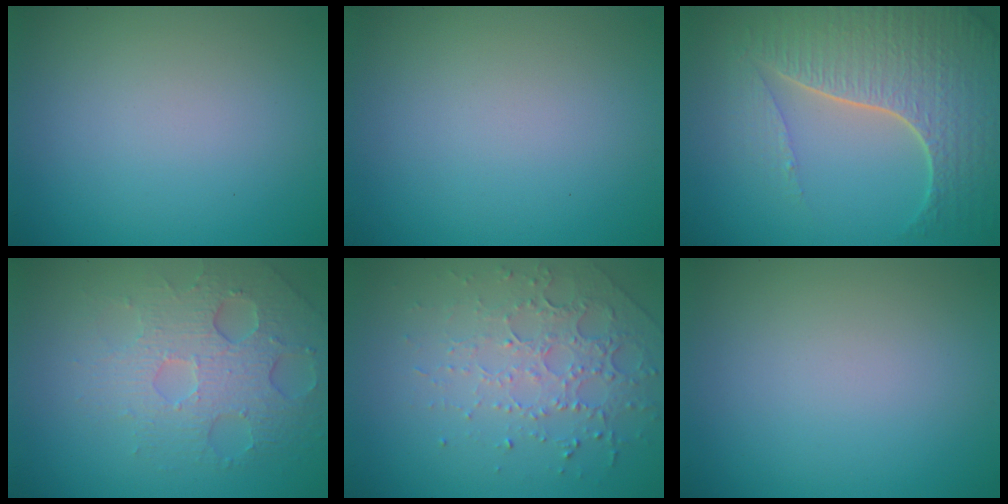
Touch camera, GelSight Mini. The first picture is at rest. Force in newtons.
{"total": 0.0}
{"total": 7.8, "press": 5.4, "slide": 5.7}
{"total": 4.8, "press": 4.0, "slide": 2.5}
{"total": 4.5, "press": 3.1, "slide": 3.3}
{"total": 0.0}